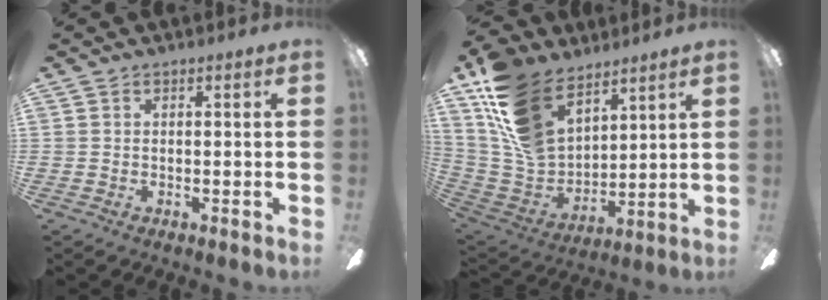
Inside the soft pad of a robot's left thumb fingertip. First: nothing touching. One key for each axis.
{"total": 19.2, "fx": 12.0, "fy": 11.4, "fz": 9.7, "tx": -0.224, "ty": -0.062, "tz": 0.229}